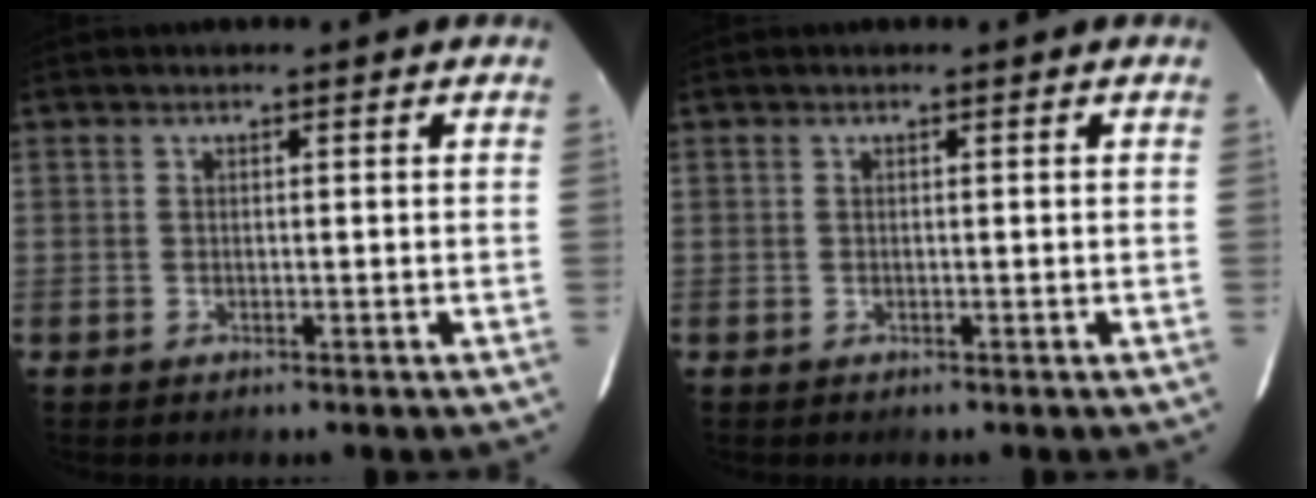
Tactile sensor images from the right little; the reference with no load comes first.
{"total": 0.0}